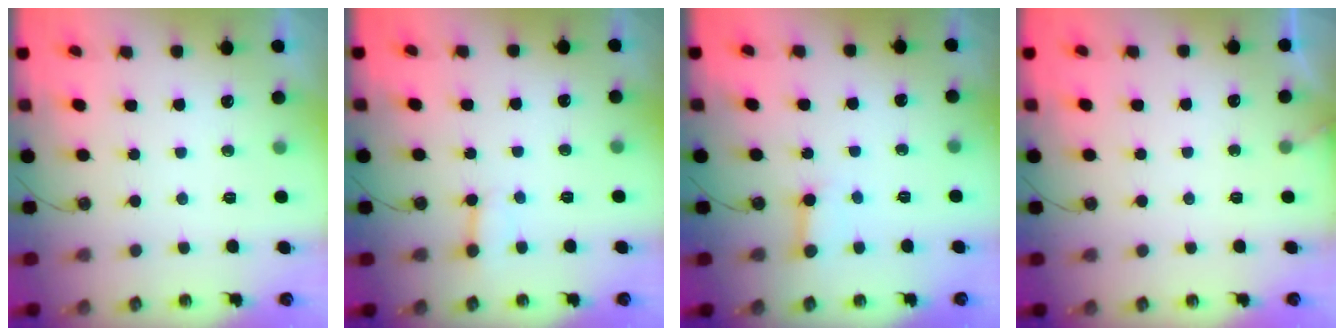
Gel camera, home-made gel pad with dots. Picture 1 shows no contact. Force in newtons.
{"total": 2.7, "press": 2.7, "slide": 0.3}
{"total": 3.3, "press": 3.3, "slide": 0.4}
{"total": 2.2, "press": 2.2, "slide": 0.1}